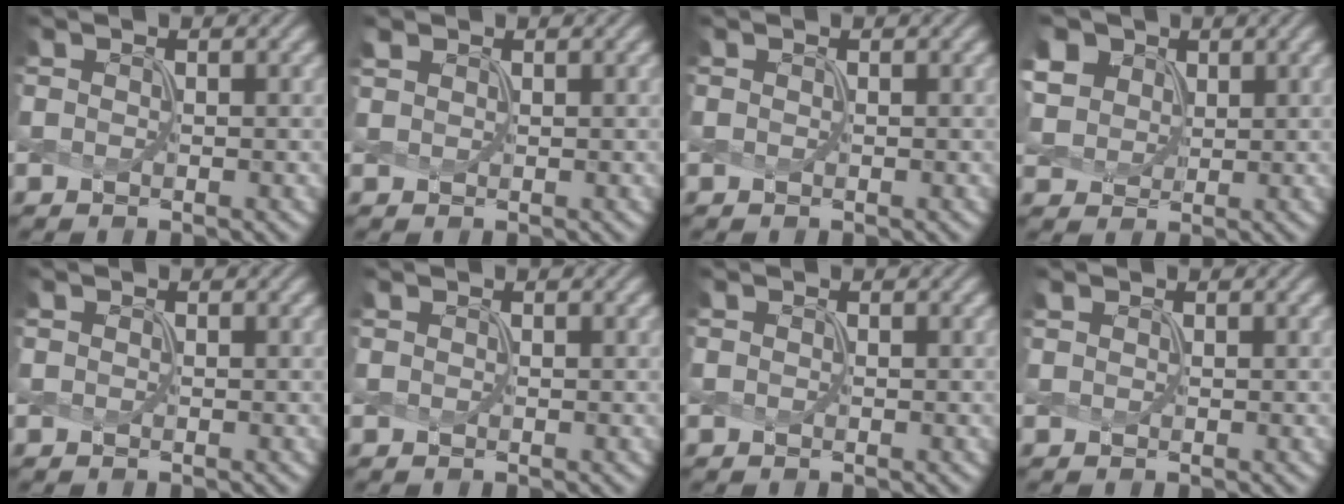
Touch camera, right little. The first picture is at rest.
{"total": 1.0, "force": [0.8, 0.4, 0.3], "torque": [-0.009, 0.003, 0.021]}
{"total": 0.0}
{"total": 7.5, "force": [3.7, 5.5, 3.4], "torque": [-0.124, 0.021, 0.066]}
{"total": 0.0}
{"total": 0.0}
{"total": 0.0}
{"total": 0.6, "force": [0.5, 0.2, 0.2], "torque": [-0.006, 0.000, 0.011]}